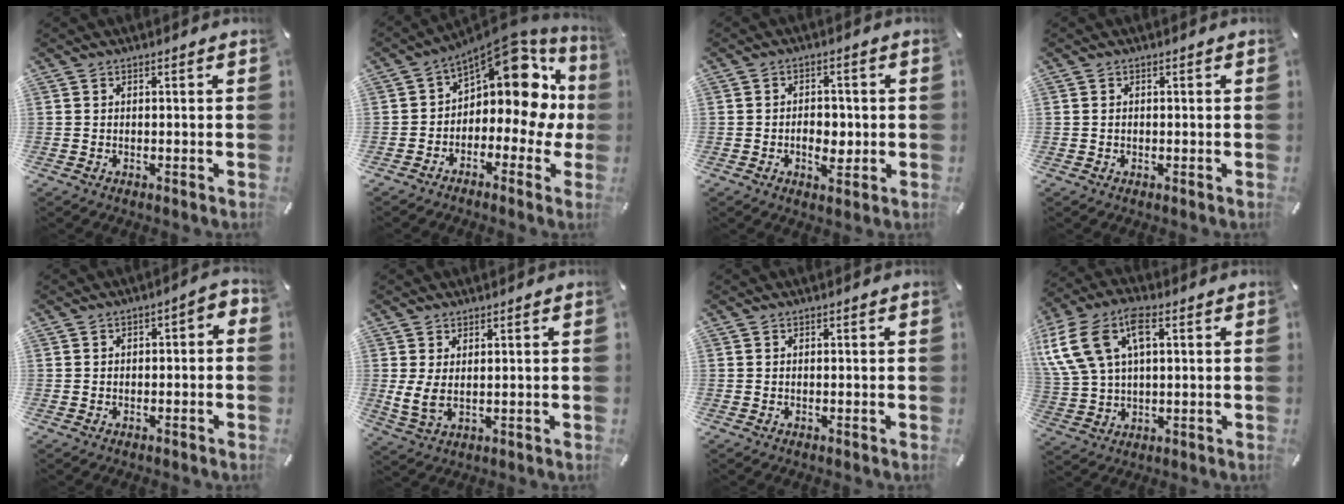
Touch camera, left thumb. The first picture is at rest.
{"total": 13.5, "force": [5.2, 7.5, 9.9], "torque": [-0.133, -0.051, 0.081]}
{"total": 5.4, "force": [-1.0, 3.8, 3.8], "torque": [-0.053, 0.001, -0.019]}
{"total": 0.6, "force": [0.0, 0.4, 0.5], "torque": [-0.010, 0.001, 0.000]}
{"total": 3.1, "force": [-1.6, 1.7, 2.1], "torque": [-0.037, 0.017, -0.031]}
{"total": 5.2, "force": [1.3, 2.5, 4.4], "torque": [-0.103, -0.007, 0.022]}
{"total": 0.0}
{"total": 14.2, "force": [4.9, 8.5, 10.3], "torque": [-0.235, 0.006, 0.088]}